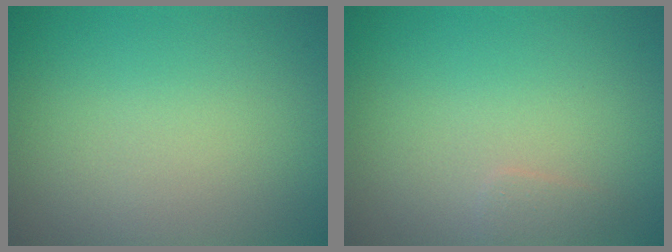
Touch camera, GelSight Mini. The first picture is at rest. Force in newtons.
{"total": 0.9, "press": 0.9, "slide": 0.0}